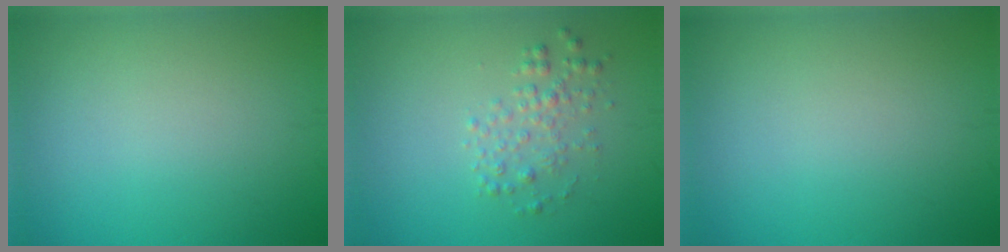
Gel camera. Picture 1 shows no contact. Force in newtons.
{"total": 2.0, "press": 2.0, "slide": 0.0}
{"total": 0.0}